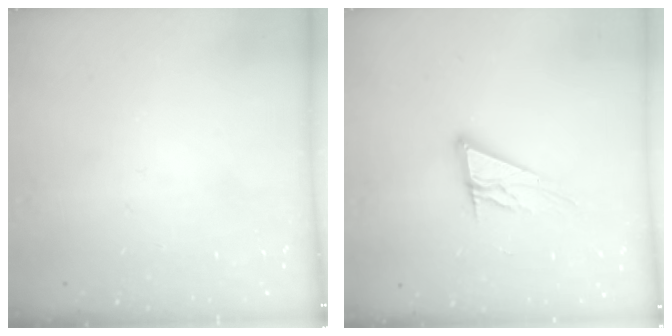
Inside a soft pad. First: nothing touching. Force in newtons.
{"total": 11.5, "press": 11.4, "slide": 1.9}